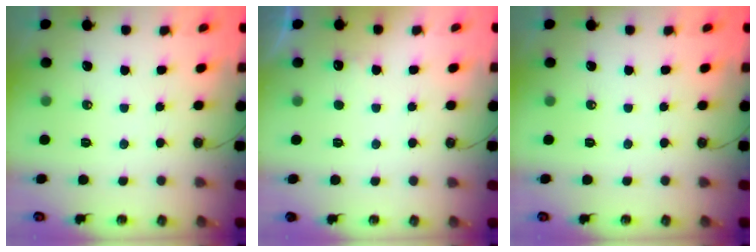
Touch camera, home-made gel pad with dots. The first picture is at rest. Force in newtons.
{"total": 3.7, "press": 3.5, "slide": 1.1}
{"total": 0.0}